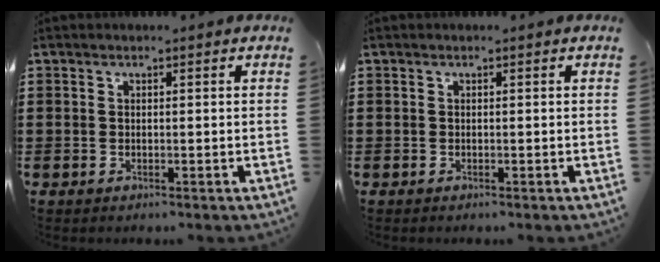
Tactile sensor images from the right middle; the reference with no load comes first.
{"total": 0.0}